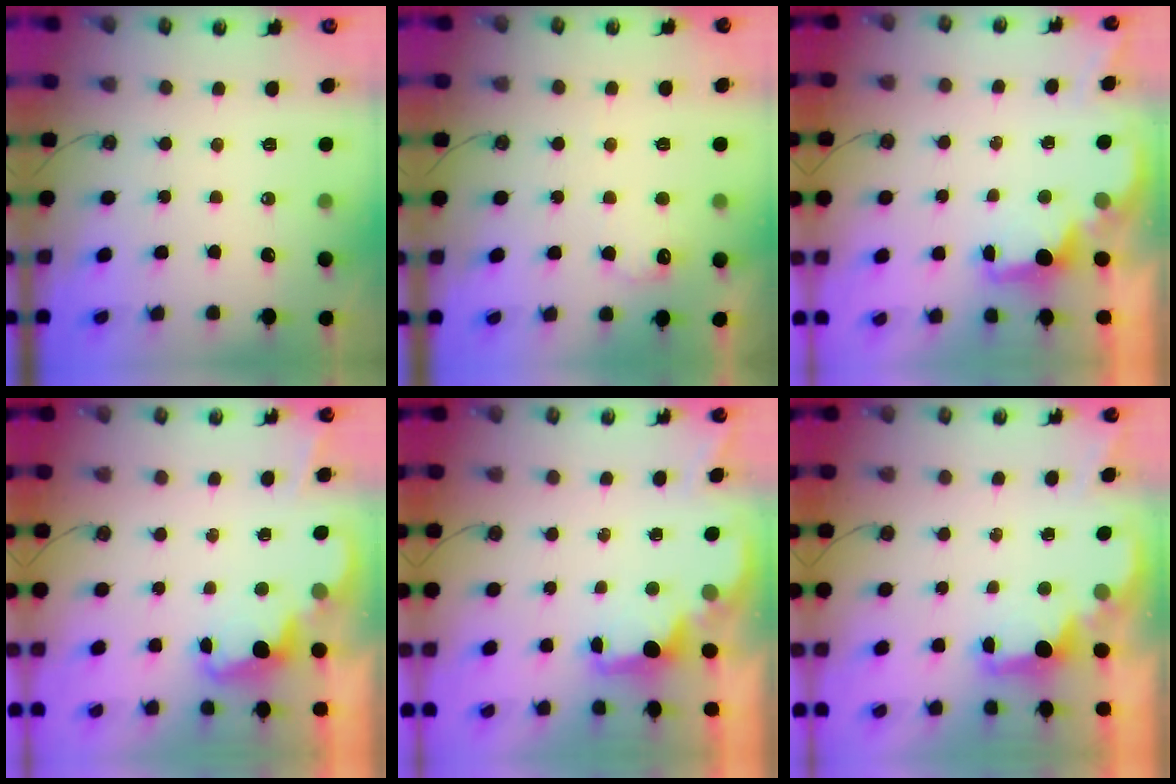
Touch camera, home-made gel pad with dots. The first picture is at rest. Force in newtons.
{"total": 6.1, "press": 6.1, "slide": 0.5}
{"total": 2.0, "press": 1.9, "slide": 0.8}
{"total": 2.4, "press": 2.3, "slide": 0.5}
{"total": 1.9, "press": 1.7, "slide": 0.8}
{"total": 1.9, "press": 1.7, "slide": 0.7}